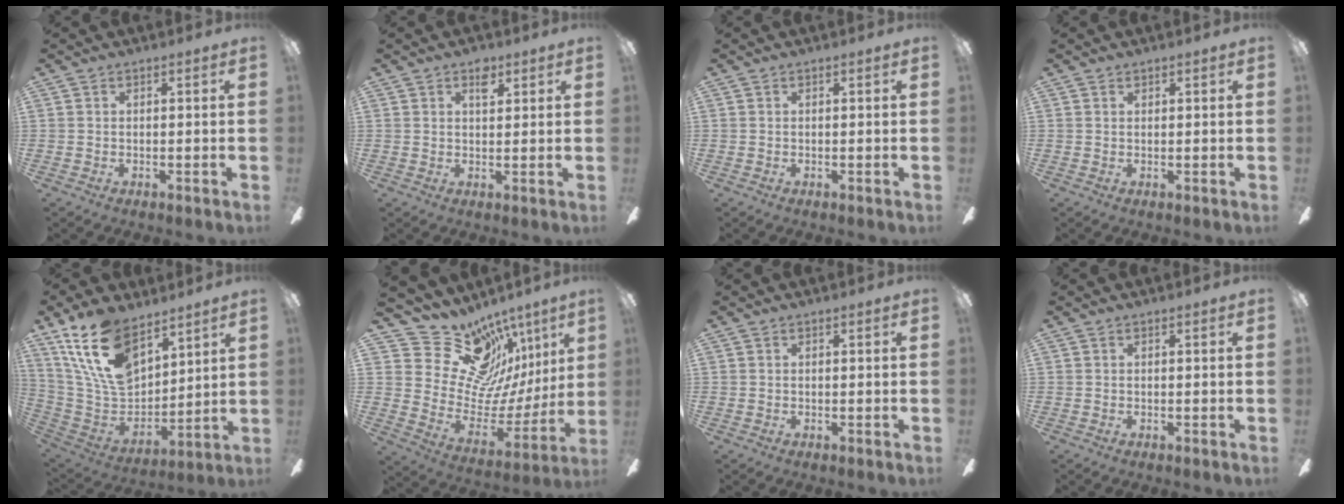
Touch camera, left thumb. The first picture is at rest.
{"total": 4.1, "force": [2.5, 2.2, 2.3], "torque": [-0.018, -0.010, 0.039]}
{"total": 0.0}
{"total": 0.6, "force": [0.5, 0.3, 0.2], "torque": [-0.004, 0.000, 0.010]}
{"total": 20.1, "force": [12.4, 10.6, 11.8], "torque": [-0.248, -0.057, 0.227]}
{"total": 20.2, "force": [13.9, 12.6, 7.5], "torque": [-0.123, -0.108, 0.270]}
{"total": 0.0}
{"total": 0.0}